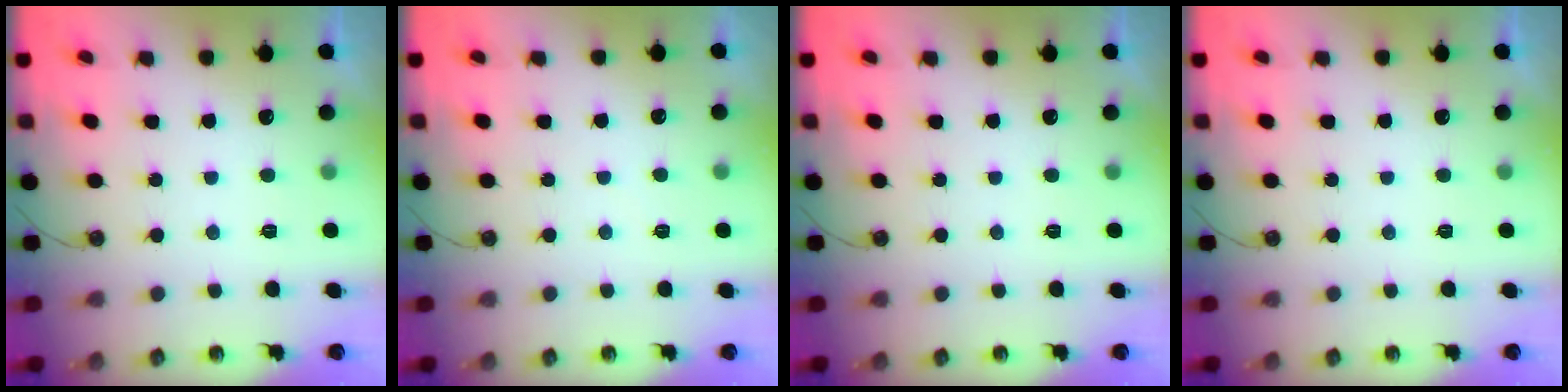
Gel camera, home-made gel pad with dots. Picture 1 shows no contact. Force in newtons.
{"total": 2.9, "press": 2.9, "slide": 0.4}
{"total": 0.0}
{"total": 0.0}